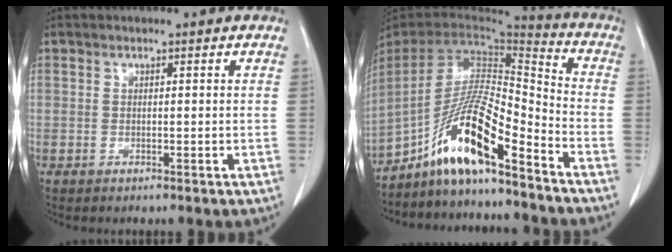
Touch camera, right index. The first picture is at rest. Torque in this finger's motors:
{"motor_torque": [1.52, -0.62, 0.98, 0.21]}